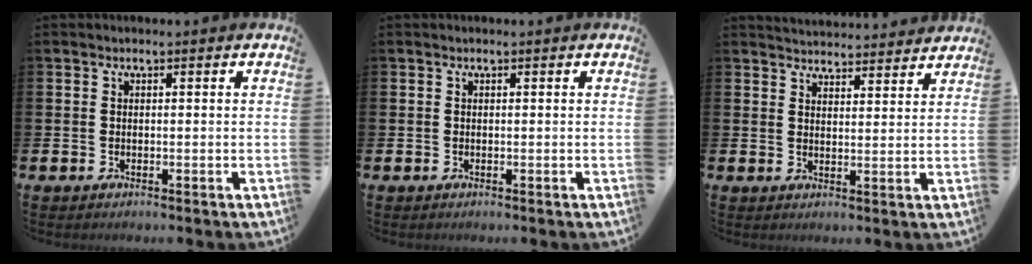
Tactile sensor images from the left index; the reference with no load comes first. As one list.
[{"total": 0.0}, {"total": 4.1, "force": [4.1, 0.4, -0.2], "torque": [-0.003, -0.029, 0.073]}]